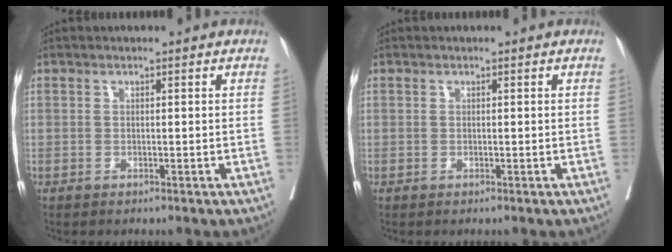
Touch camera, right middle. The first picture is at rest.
{"total": 0.0}